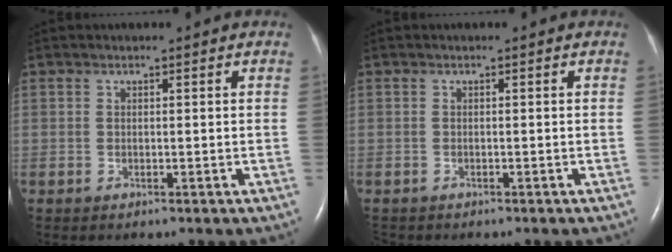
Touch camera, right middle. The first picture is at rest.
{"total": 0.8, "force": [-0.8, 0.3, 0.1], "torque": [-0.004, -0.002, -0.009]}